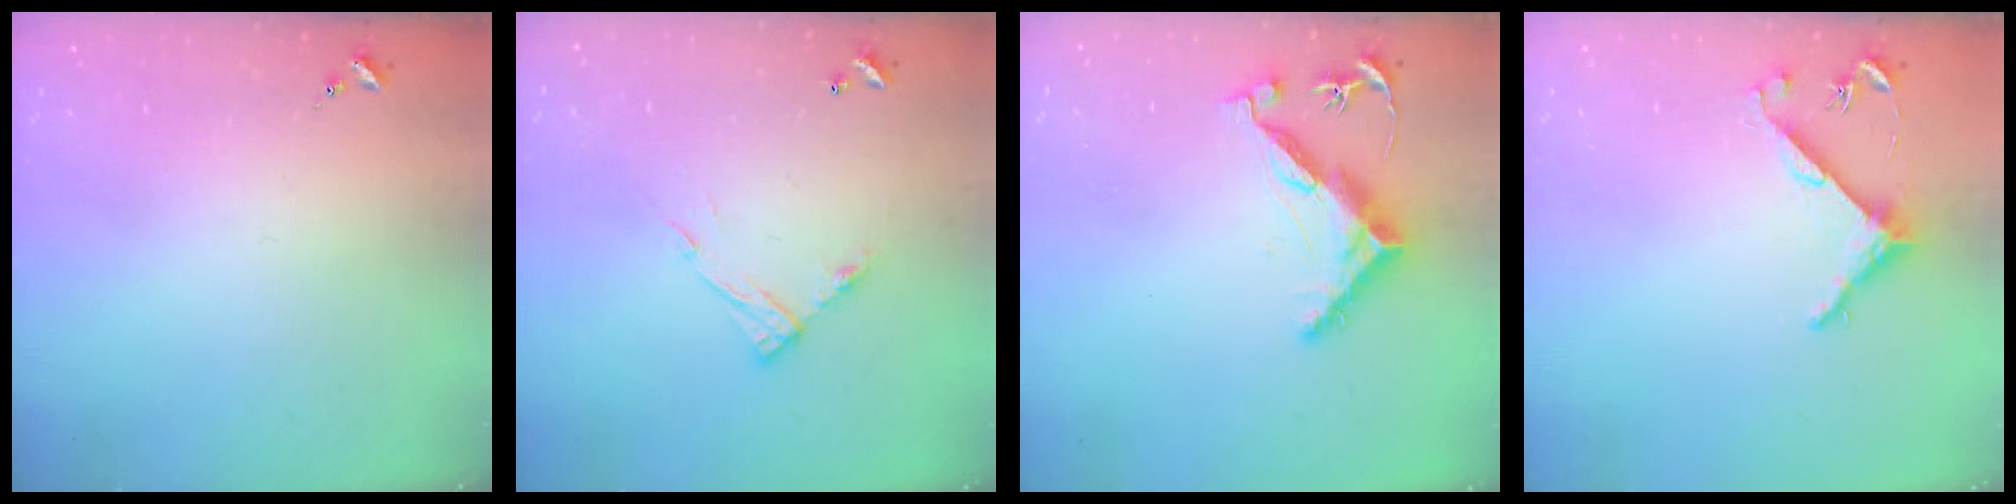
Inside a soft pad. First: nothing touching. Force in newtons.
{"total": 9.4, "press": 9.4, "slide": 0.5}
{"total": 11.7, "press": 11.7, "slide": 1.0}
{"total": 5.6, "press": 5.6, "slide": 0.2}